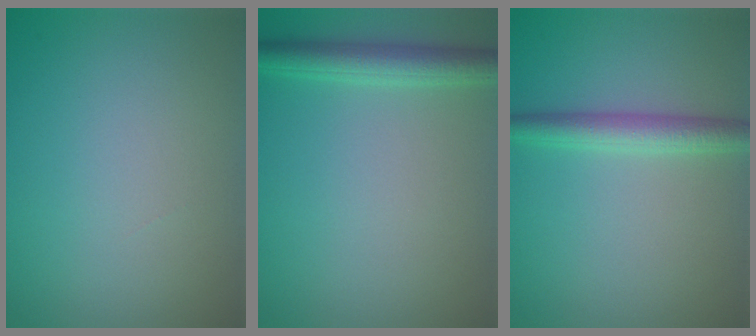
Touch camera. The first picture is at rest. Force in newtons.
{"total": 3.1, "press": 3.1, "slide": 0.1}
{"total": 2.8, "press": 2.8, "slide": 0.0}